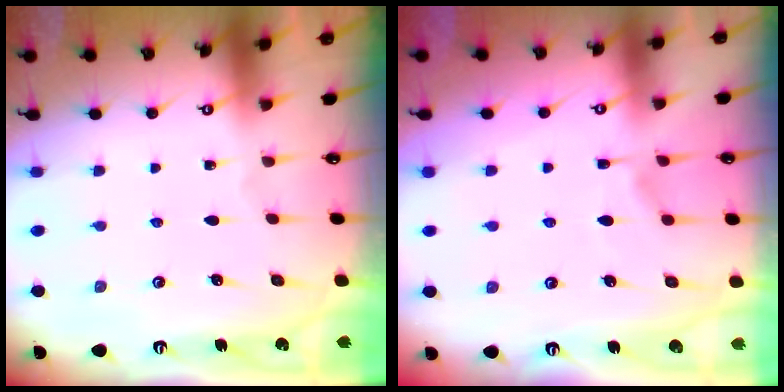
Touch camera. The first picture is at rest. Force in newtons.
{"total": 1.5, "press": 0.6, "slide": 1.4}